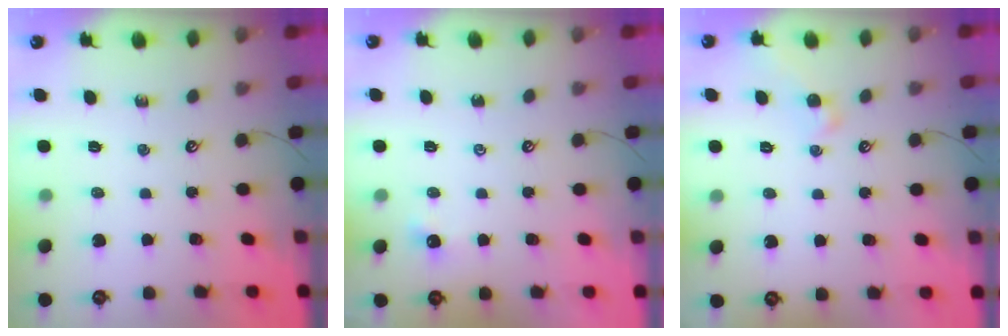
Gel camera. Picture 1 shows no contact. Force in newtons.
{"total": 3.5, "press": 3.4, "slide": 0.4}
{"total": 1.8, "press": 1.8, "slide": 0.3}